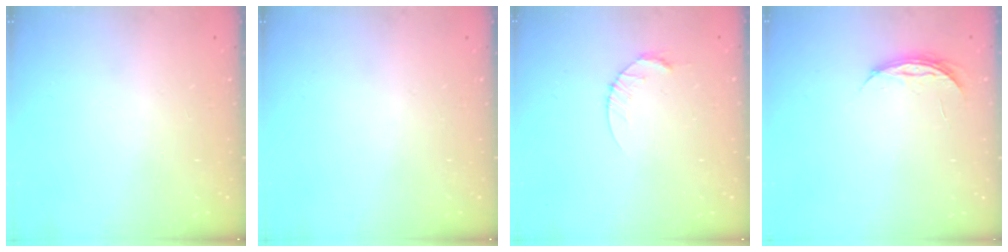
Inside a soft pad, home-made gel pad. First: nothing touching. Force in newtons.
{"total": 0.0}
{"total": 3.7, "press": 3.6, "slide": 0.4}
{"total": 3.8, "press": 3.8, "slide": 0.4}